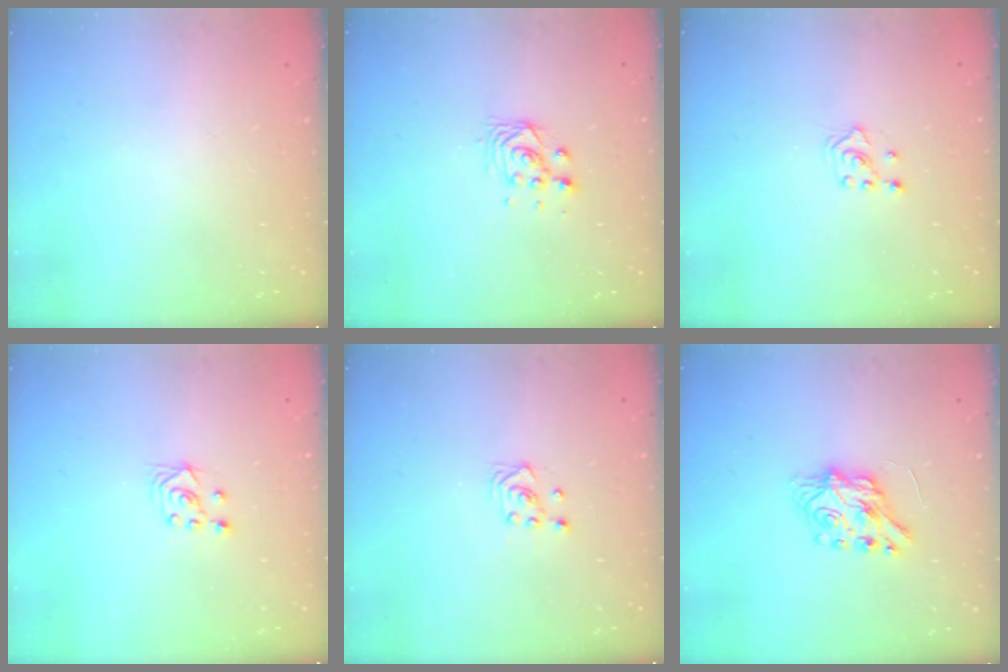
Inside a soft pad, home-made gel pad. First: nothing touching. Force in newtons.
{"total": 2.9, "press": 2.8, "slide": 0.8}
{"total": 3.2, "press": 3.1, "slide": 1.0}
{"total": 2.8, "press": 2.6, "slide": 1.1}
{"total": 3.0, "press": 2.6, "slide": 1.5}
{"total": 7.2, "press": 7.1, "slide": 0.4}